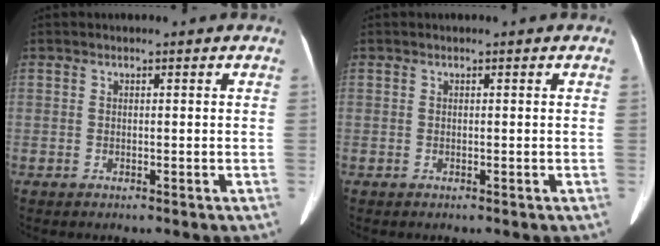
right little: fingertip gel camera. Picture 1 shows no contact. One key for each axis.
{"total": 0.0}